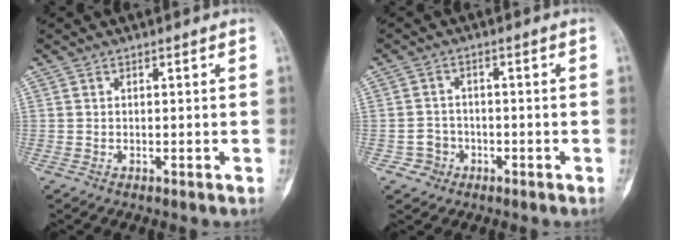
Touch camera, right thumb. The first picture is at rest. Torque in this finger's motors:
{"motor_torque": [0.22, 0.10, 0.27, -0.01, 0.03]}